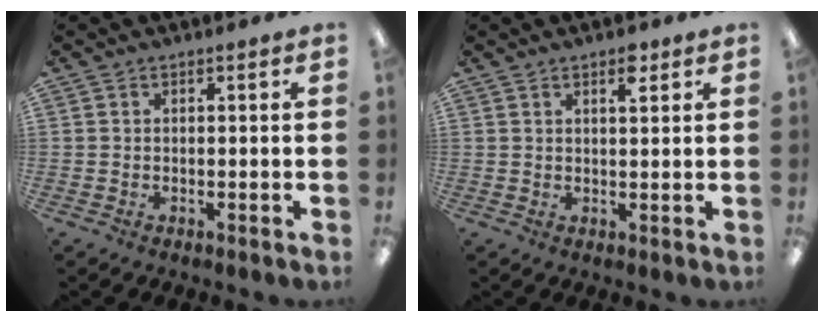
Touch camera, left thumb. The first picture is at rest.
{"total": 3.4, "force": [2.3, 1.2, 2.2], "torque": [-0.026, -0.008, 0.036]}